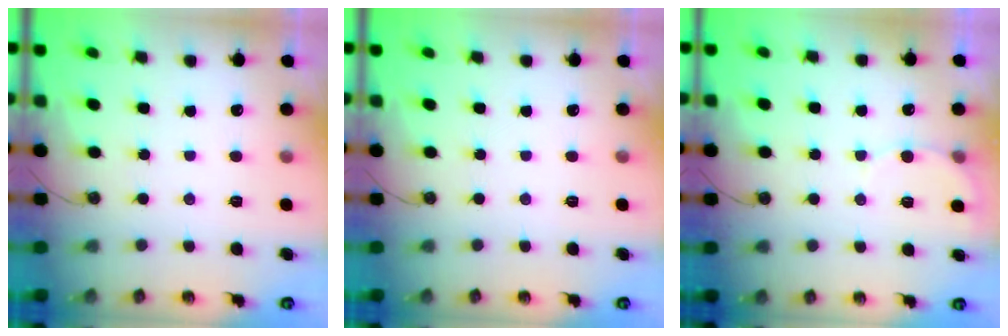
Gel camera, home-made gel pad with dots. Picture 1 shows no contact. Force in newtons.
{"total": 0.0}
{"total": 6.3, "press": 6.2, "slide": 0.5}